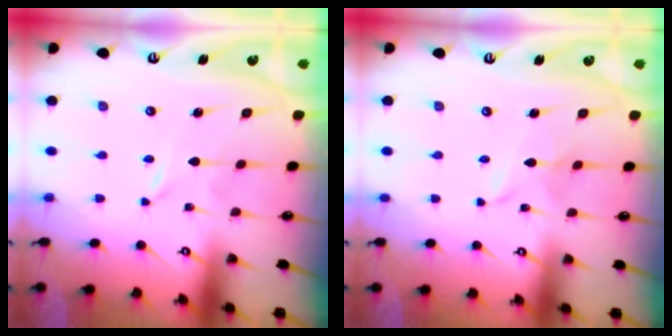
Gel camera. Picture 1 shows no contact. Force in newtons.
{"total": 1.9, "press": 1.9, "slide": 0.3}